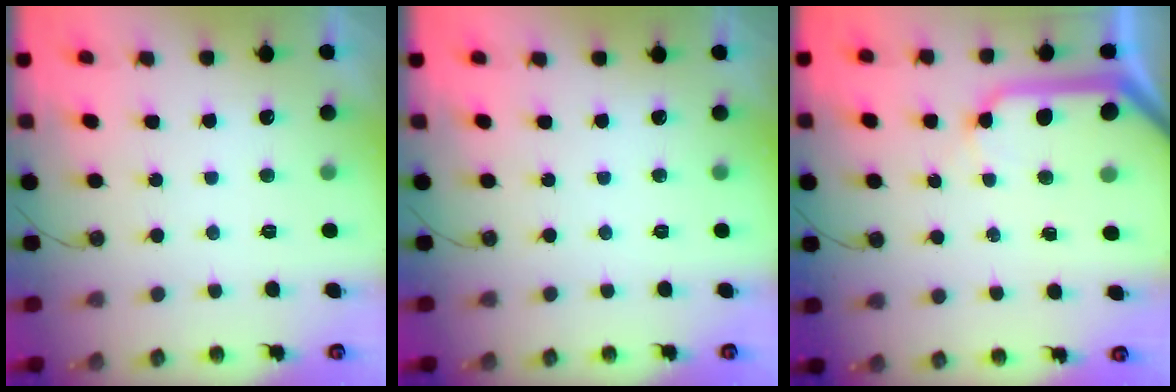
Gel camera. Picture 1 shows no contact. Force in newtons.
{"total": 0.0}
{"total": 11.4, "press": 11.3, "slide": 1.6}